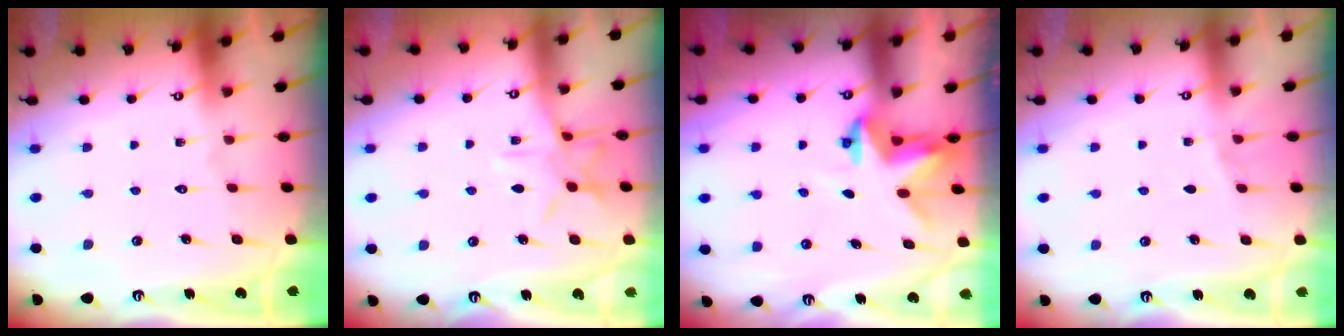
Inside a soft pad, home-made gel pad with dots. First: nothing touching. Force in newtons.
{"total": 8.8, "press": 8.8, "slide": 0.4}
{"total": 3.0, "press": 3.0, "slide": 0.0}
{"total": 3.6, "press": 2.8, "slide": 2.2}